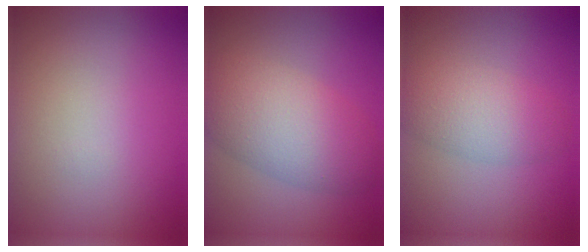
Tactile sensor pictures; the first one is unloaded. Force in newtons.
{"total": 6.5, "press": 6.5, "slide": 0.4}
{"total": 2.4, "press": 2.4, "slide": 0.3}